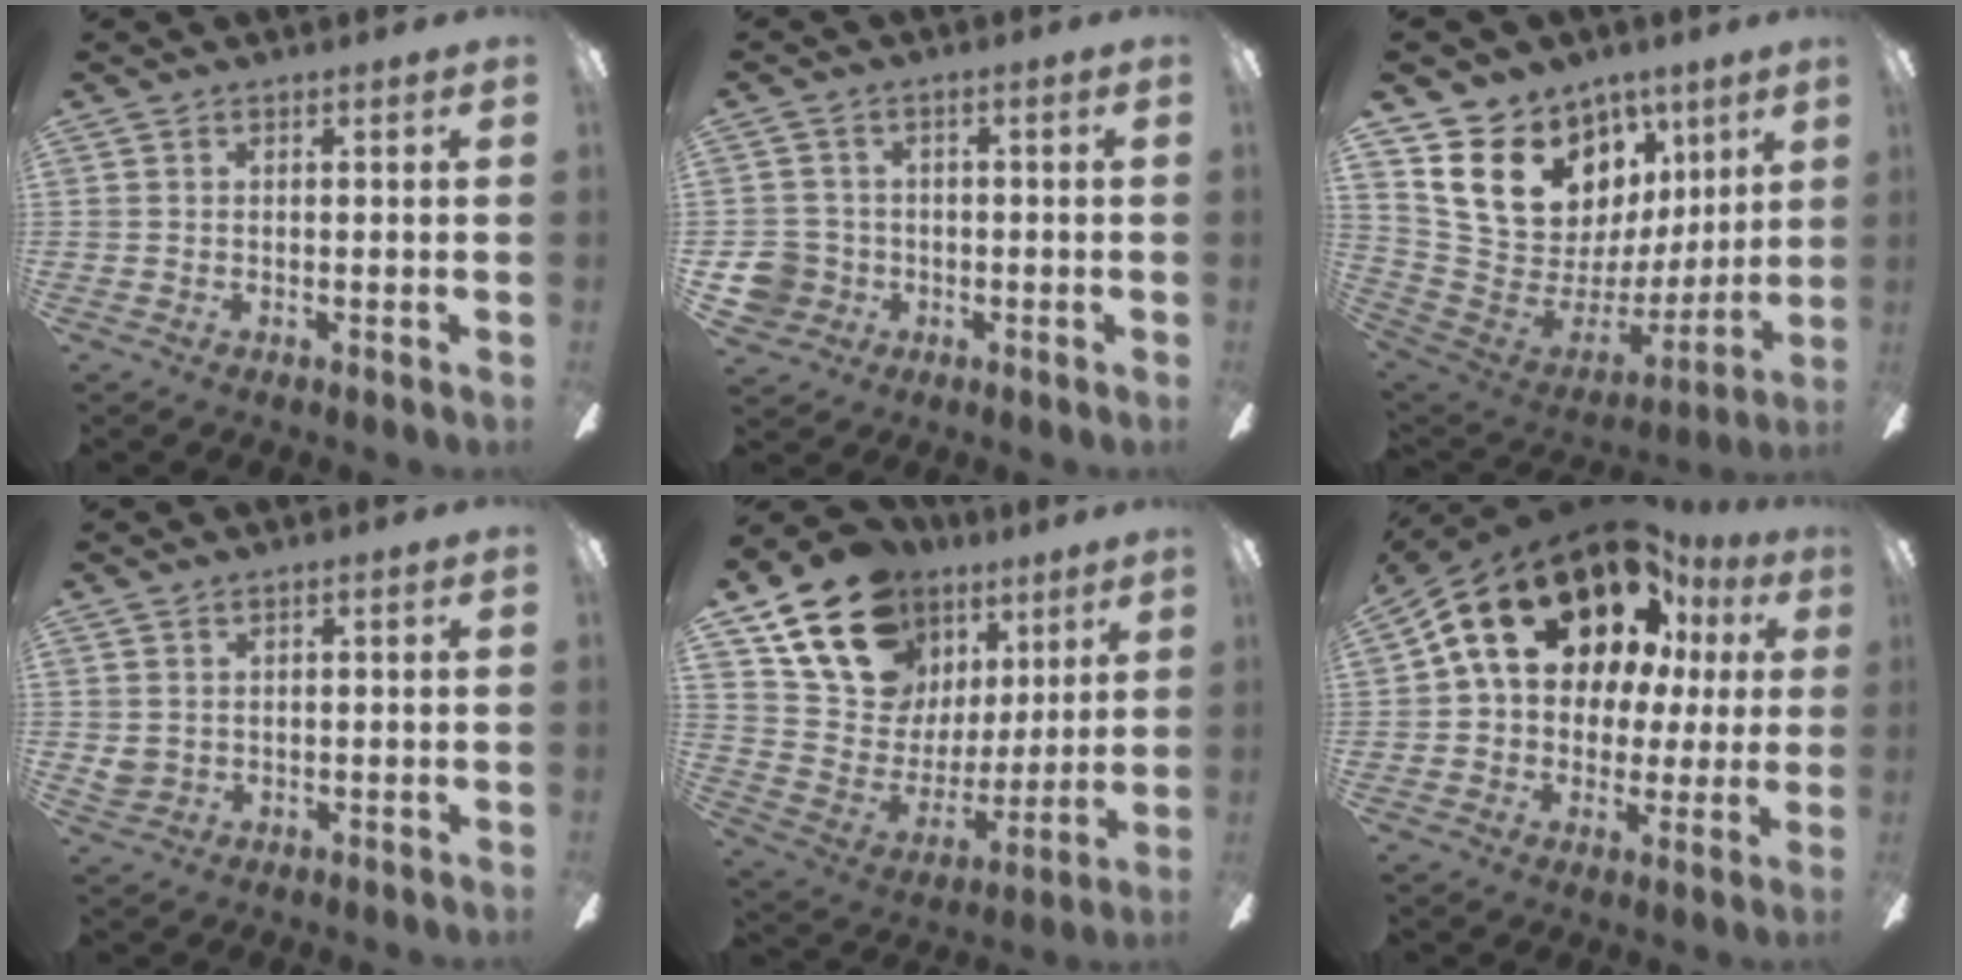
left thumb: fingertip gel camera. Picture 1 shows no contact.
{"total": 6.9, "force": [-1.5, 6.5, 1.8], "torque": [-0.052, 0.008, -0.028]}
{"total": 18.4, "force": [10.5, 12.5, 8.5], "torque": [-0.154, -0.065, 0.205]}
{"total": 2.4, "force": [1.0, 2.0, 0.6], "torque": [-0.016, 0.004, 0.019]}
{"total": 19.9, "force": [13.3, 12.5, 7.9], "torque": [-0.160, -0.068, 0.252]}
{"total": 21.3, "force": [11.8, 13.1, 12.0], "torque": [-0.220, -0.061, 0.210]}